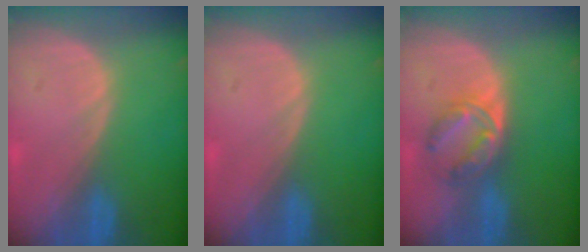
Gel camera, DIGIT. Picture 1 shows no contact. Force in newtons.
{"total": 0.0}
{"total": 5.8, "press": 5.5, "slide": 1.7}